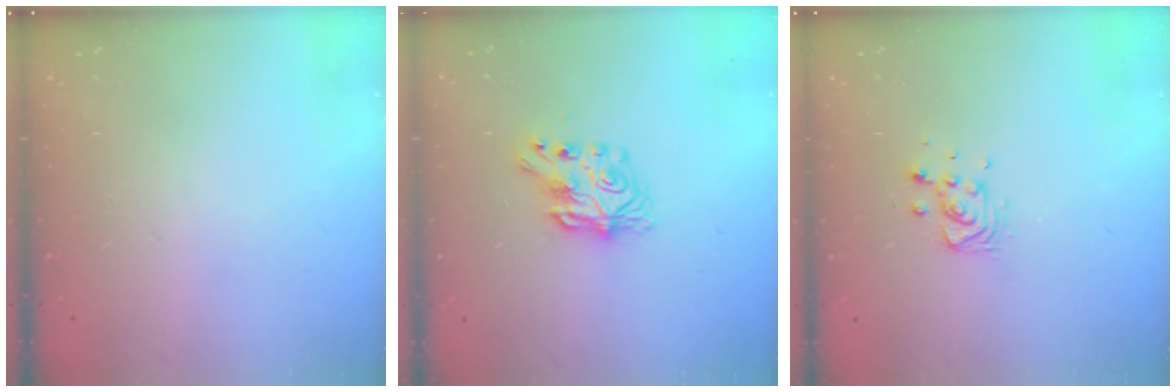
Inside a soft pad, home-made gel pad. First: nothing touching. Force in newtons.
{"total": 7.7, "press": 7.7, "slide": 0.7}
{"total": 9.3, "press": 9.0, "slide": 2.3}